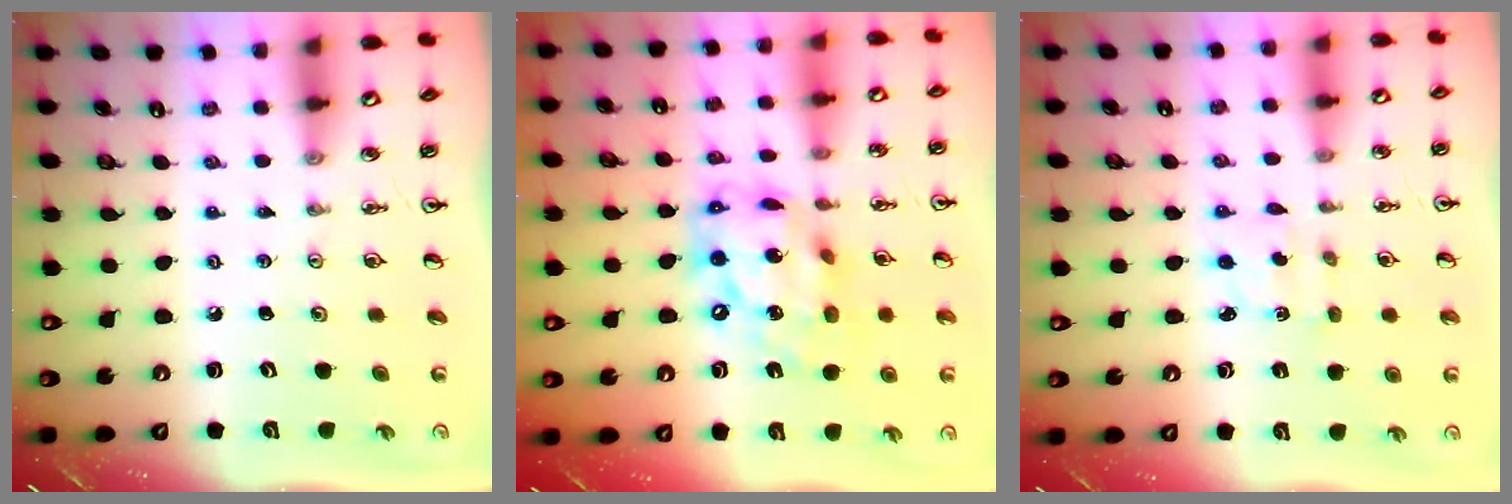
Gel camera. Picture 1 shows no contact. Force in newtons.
{"total": 16.6, "press": 16.6, "slide": 1.5}
{"total": 2.1, "press": 2.0, "slide": 0.7}